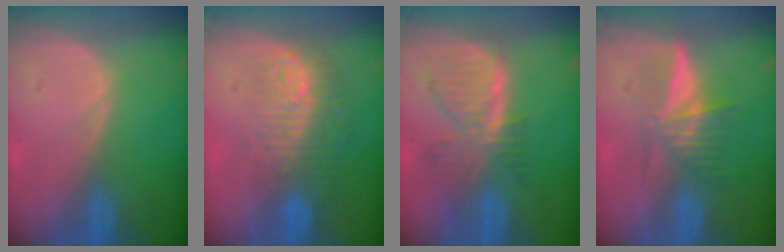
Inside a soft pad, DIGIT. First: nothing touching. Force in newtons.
{"total": 9.3, "press": 8.3, "slide": 4.2}
{"total": 7.8, "press": 7.0, "slide": 3.5}
{"total": 6.0, "press": 5.3, "slide": 2.9}